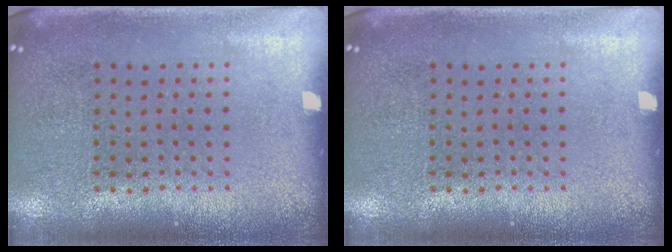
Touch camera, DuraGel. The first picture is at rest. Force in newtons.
{"total": 0.0}